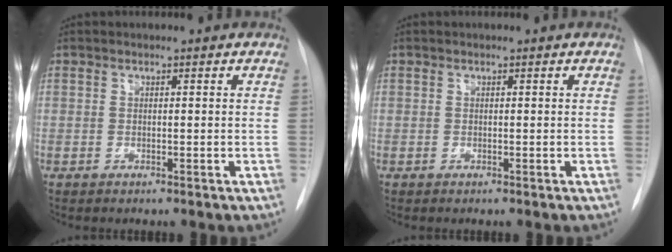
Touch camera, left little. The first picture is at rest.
{"total": 0.0}